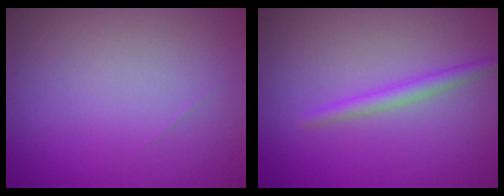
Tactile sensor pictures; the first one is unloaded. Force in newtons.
{"total": 1.6, "press": 1.6, "slide": 0.0}